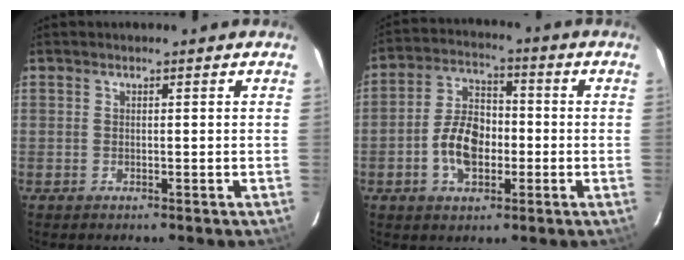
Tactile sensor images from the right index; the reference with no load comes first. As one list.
[{"total": 9.6, "force": [-2.6, 5.9, 7.1], "torque": [-0.142, 0.019, -0.042]}]